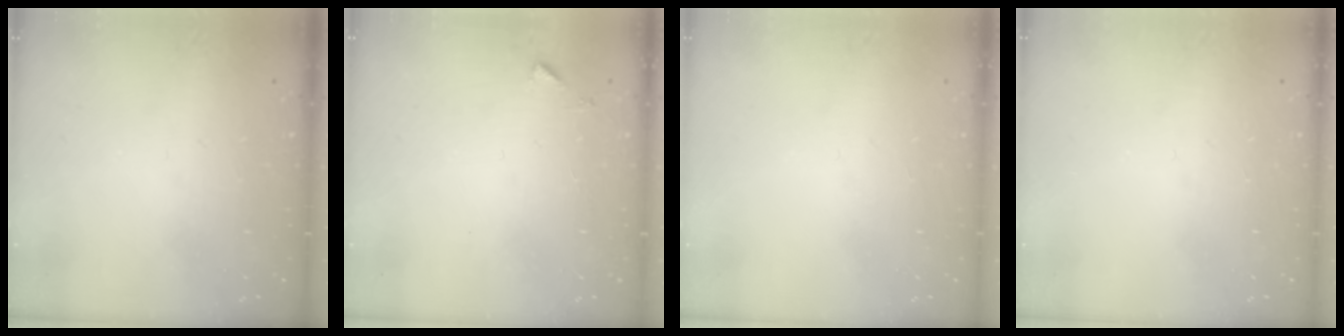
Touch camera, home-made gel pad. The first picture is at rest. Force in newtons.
{"total": 3.2, "press": 3.2, "slide": 0.3}
{"total": 0.0}
{"total": 0.0}